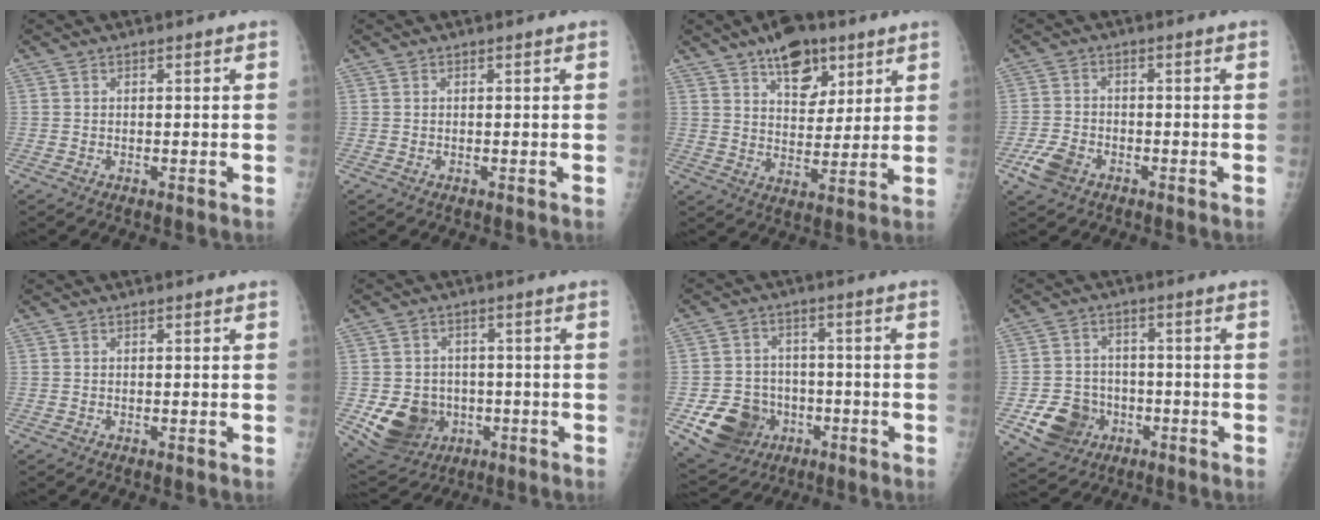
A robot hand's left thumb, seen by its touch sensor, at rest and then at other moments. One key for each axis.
{"total": 0.0}
{"total": 11.7, "fx": 7.0, "fy": 6.2, "fz": 7.0, "tx": -0.073, "ty": -0.036, "tz": 0.111}
{"total": 5.2, "fx": -2.8, "fy": 3.4, "fz": 2.8, "tx": -0.061, "ty": 0.010, "tz": -0.051}
{"total": 0.0}
{"total": 11.3, "fx": -2.6, "fy": 9.7, "fz": 5.1, "tx": -0.067, "ty": 0.006, "tz": -0.026}
{"total": 12.0, "fx": -4.1, "fy": 10.2, "fz": 4.9, "tx": -0.067, "ty": 0.018, "tz": -0.056}
{"total": 9.5, "fx": -3.5, "fy": 8.1, "fz": 3.6, "tx": -0.040, "ty": 0.020, "tz": -0.050}